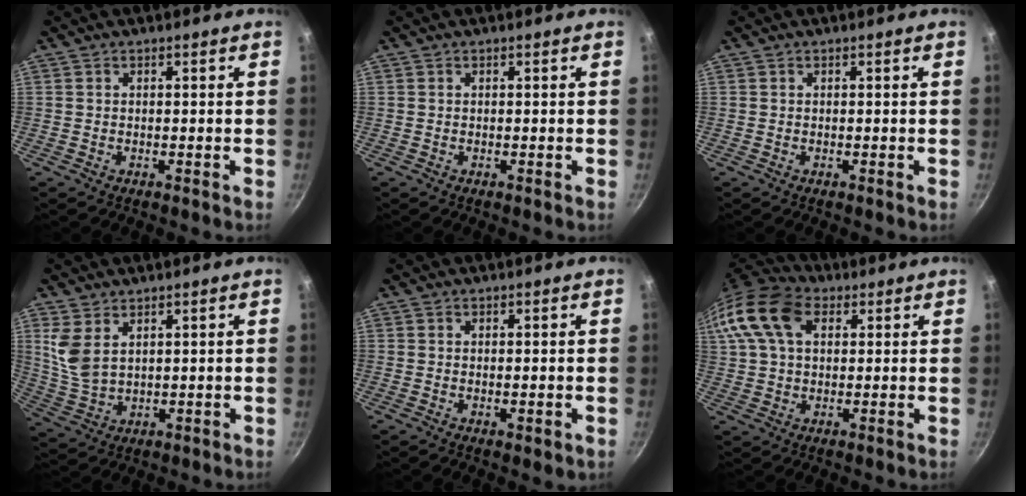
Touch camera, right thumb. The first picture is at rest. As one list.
[{"total": 0.0}, {"total": 0.0}, {"total": 7.0, "force": [3.2, 4.1, 4.7], "torque": [-0.091, -0.022, 0.074]}, {"total": 1.9, "force": [-0.2, 0.7, 1.7], "torque": [-0.023, -0.007, -0.003]}, {"total": 17.5, "force": [6.0, 11.5, 11.7], "torque": [-0.241, 0.024, 0.095]}]